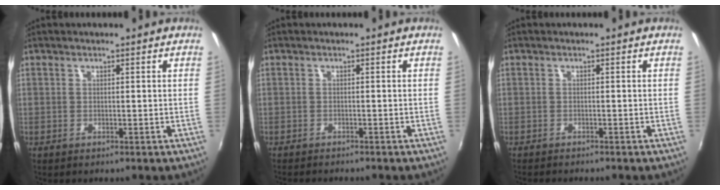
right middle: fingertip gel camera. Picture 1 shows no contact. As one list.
[{"total": 3.3, "force": [-3.0, 0.3, 1.1], "torque": [-0.029, -0.015, -0.051]}, {"total": 2.3, "force": [-2.2, 0.1, 0.8], "torque": [-0.023, -0.014, -0.038]}]